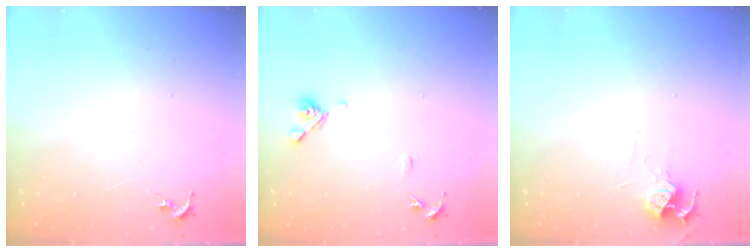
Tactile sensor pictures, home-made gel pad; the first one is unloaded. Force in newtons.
{"total": 8.6, "press": 8.4, "slide": 1.6}
{"total": 6.0, "press": 6.0, "slide": 0.6}